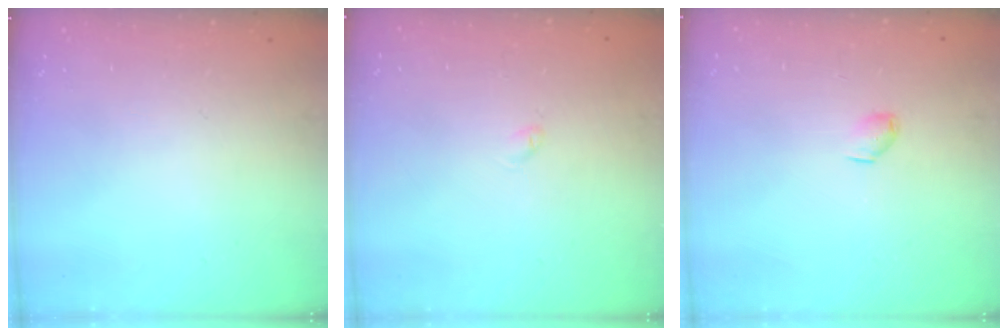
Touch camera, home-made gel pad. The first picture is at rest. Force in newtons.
{"total": 2.6, "press": 2.6, "slide": 0.4}
{"total": 2.8, "press": 2.8, "slide": 0.5}